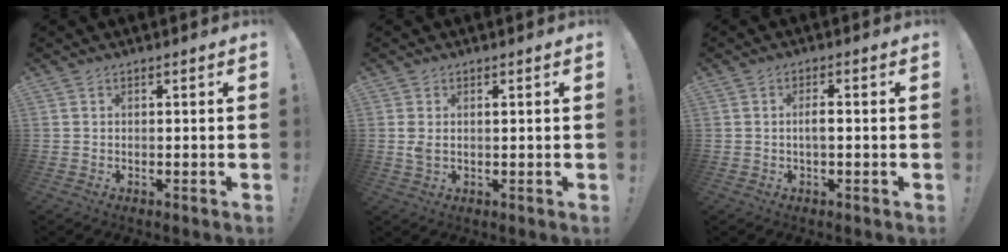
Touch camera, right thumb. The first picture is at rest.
{"total": 2.1, "force": [0.6, 1.1, 1.7], "torque": [-0.033, 0.004, 0.009]}
{"total": 2.8, "force": [-0.6, 0.6, 2.7], "torque": [-0.054, 0.008, -0.012]}